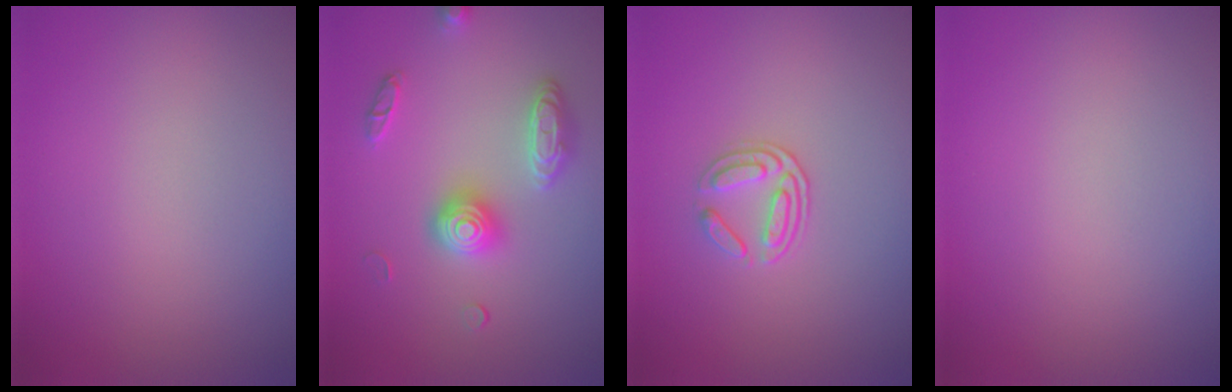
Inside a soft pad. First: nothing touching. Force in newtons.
{"total": 3.2, "press": 3.2, "slide": 0.4}
{"total": 2.0, "press": 1.4, "slide": 1.4}
{"total": 0.0}